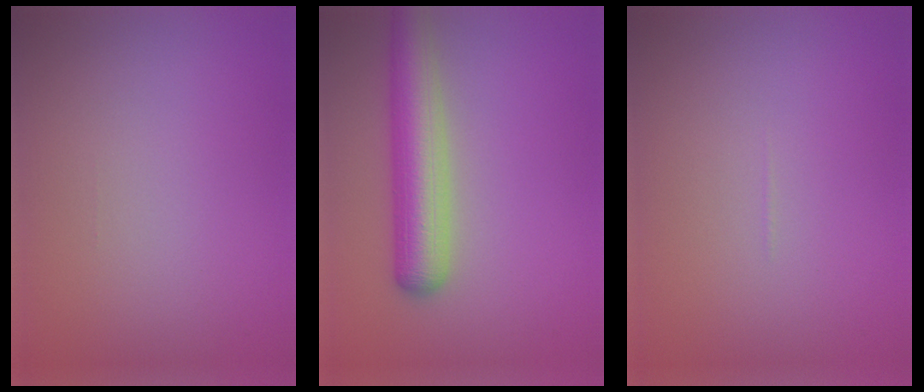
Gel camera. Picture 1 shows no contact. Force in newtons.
{"total": 5.6, "press": 5.6, "slide": 0.2}
{"total": 0.0}